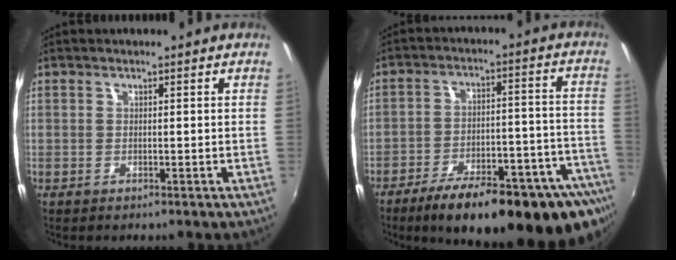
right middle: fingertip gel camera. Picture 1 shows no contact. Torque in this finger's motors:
{"motor_torque": [1.74, -0.40, 0.83, 0.21]}